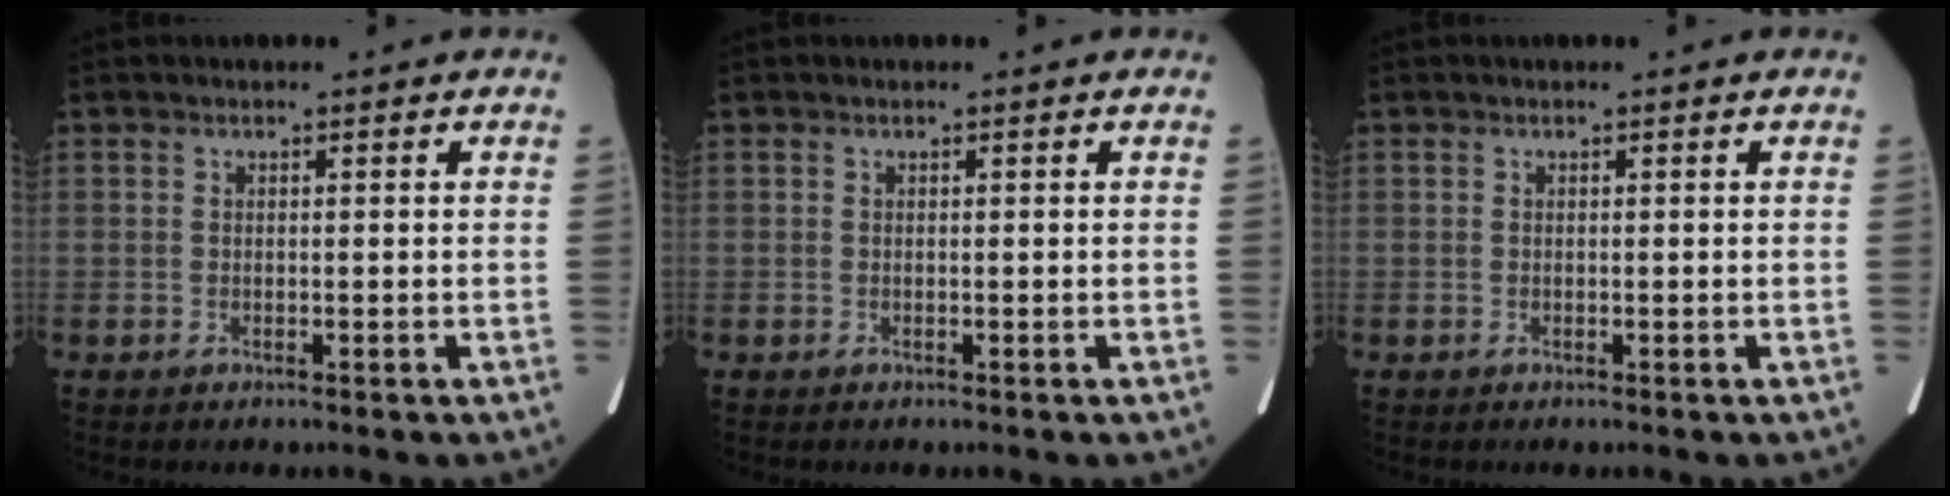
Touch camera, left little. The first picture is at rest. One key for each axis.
{"total": 0.0}
{"total": 0.0}